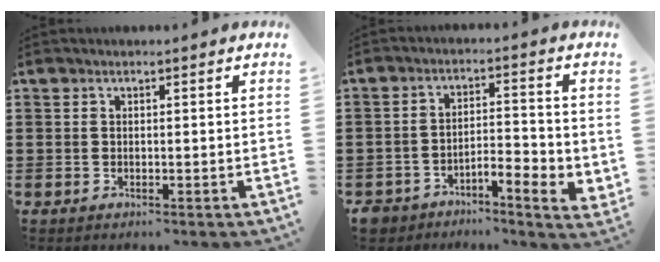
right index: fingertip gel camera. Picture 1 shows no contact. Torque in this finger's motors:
{"motor_torque": [0.15, -0.02, 0.20, 0.04]}